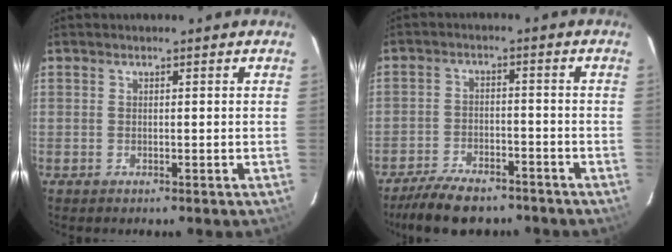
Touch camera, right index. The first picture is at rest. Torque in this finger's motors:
{"motor_torque": [0.97, -0.81, 0.33, 0.05]}